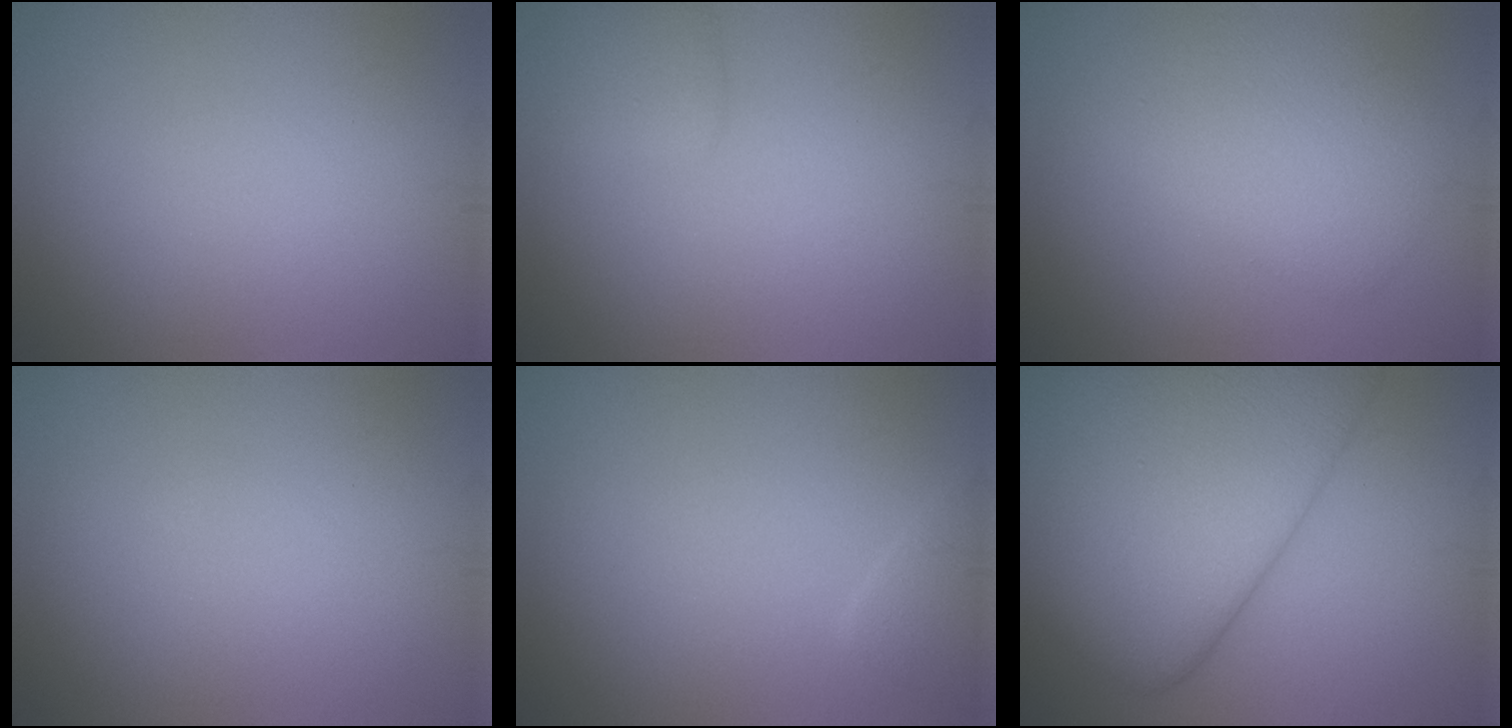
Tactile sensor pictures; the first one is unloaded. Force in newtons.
{"total": 1.6, "press": 1.6, "slide": 0.0}
{"total": 4.7, "press": 4.7, "slide": 0.3}
{"total": 0.0}
{"total": 1.5, "press": 1.5, "slide": 0.1}
{"total": 13.0, "press": 13.0, "slide": 0.5}